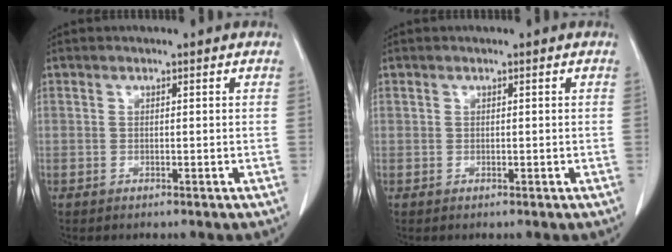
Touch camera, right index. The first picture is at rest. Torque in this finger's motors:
{"motor_torque": [-0.13, 0.11, -0.06, -0.01]}